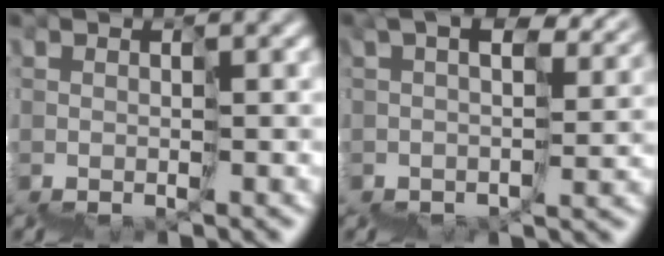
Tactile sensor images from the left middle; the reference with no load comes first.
{"total": 6.5, "force": [4.5, 2.5, 3.9], "torque": [-0.044, 0.024, 0.086]}